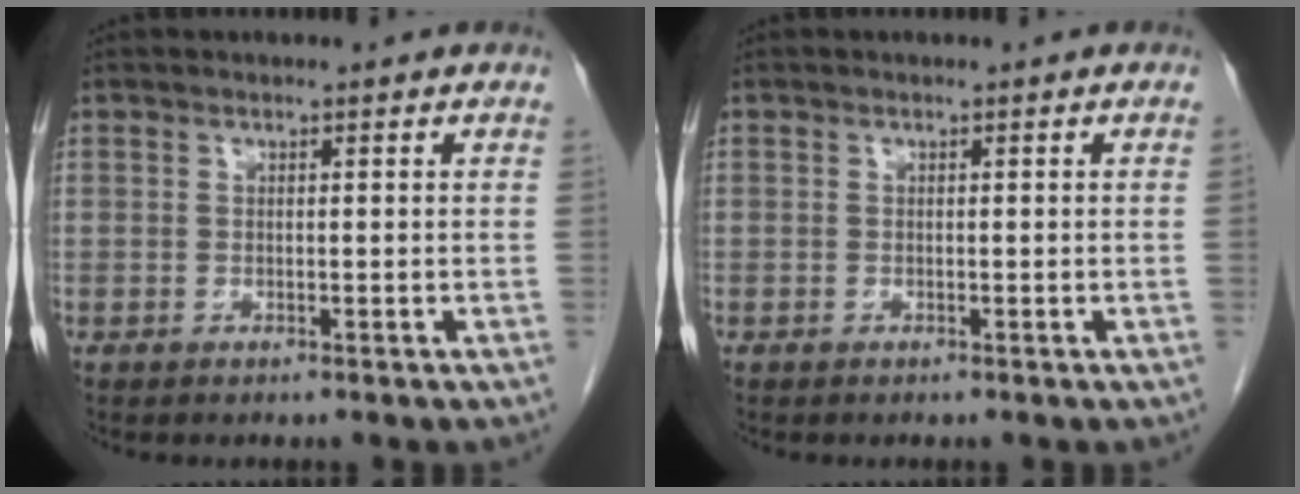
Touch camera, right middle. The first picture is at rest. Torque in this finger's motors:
{"motor_torque": [0.51, -0.71, -0.07, -0.21]}